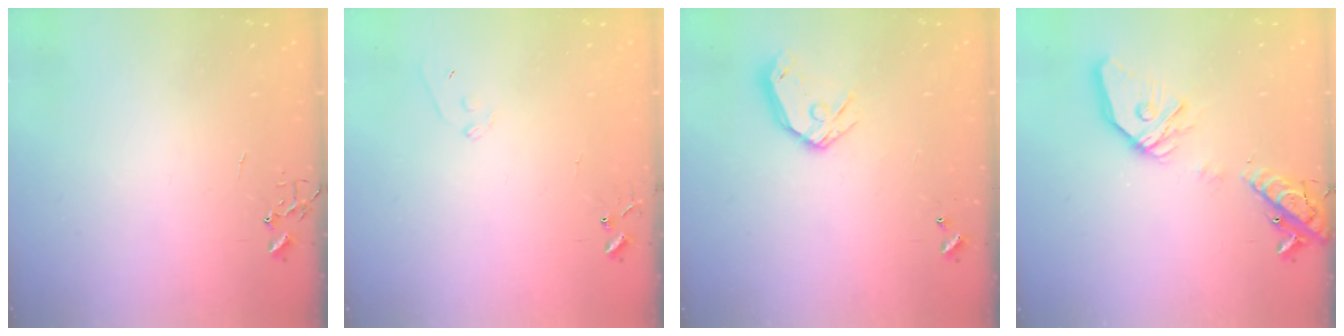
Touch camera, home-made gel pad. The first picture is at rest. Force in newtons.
{"total": 6.8, "press": 6.7, "slide": 0.5}
{"total": 11.2, "press": 11.0, "slide": 1.8}
{"total": 18.6, "press": 18.3, "slide": 3.1}